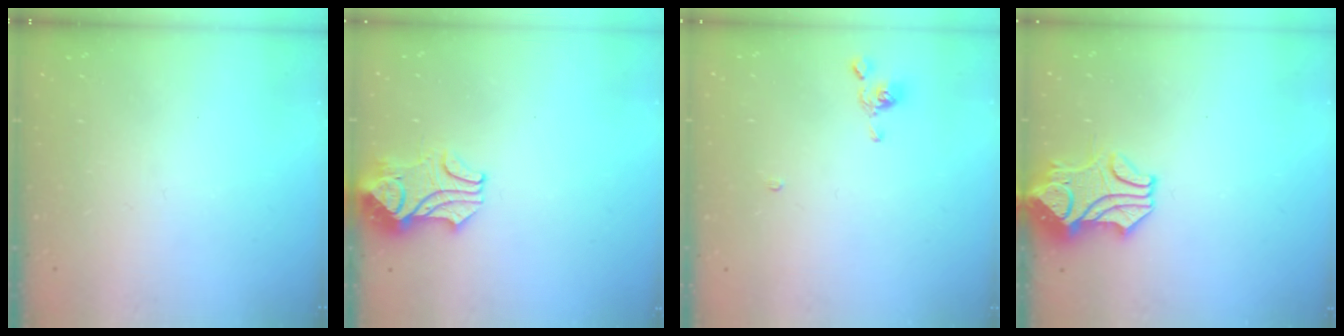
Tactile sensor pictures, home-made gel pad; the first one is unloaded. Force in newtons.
{"total": 2.4, "press": 2.1, "slide": 1.0}
{"total": 2.2, "press": 2.2, "slide": 0.2}
{"total": 2.0, "press": 1.7, "slide": 1.1}